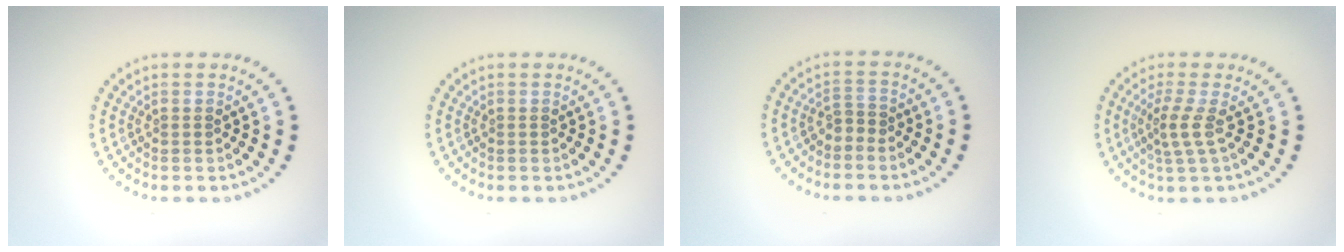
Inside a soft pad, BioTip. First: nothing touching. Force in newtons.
{"total": 0.0}
{"total": 1.0, "press": 0.8, "slide": 0.7}
{"total": 2.2, "press": 1.5, "slide": 1.6}